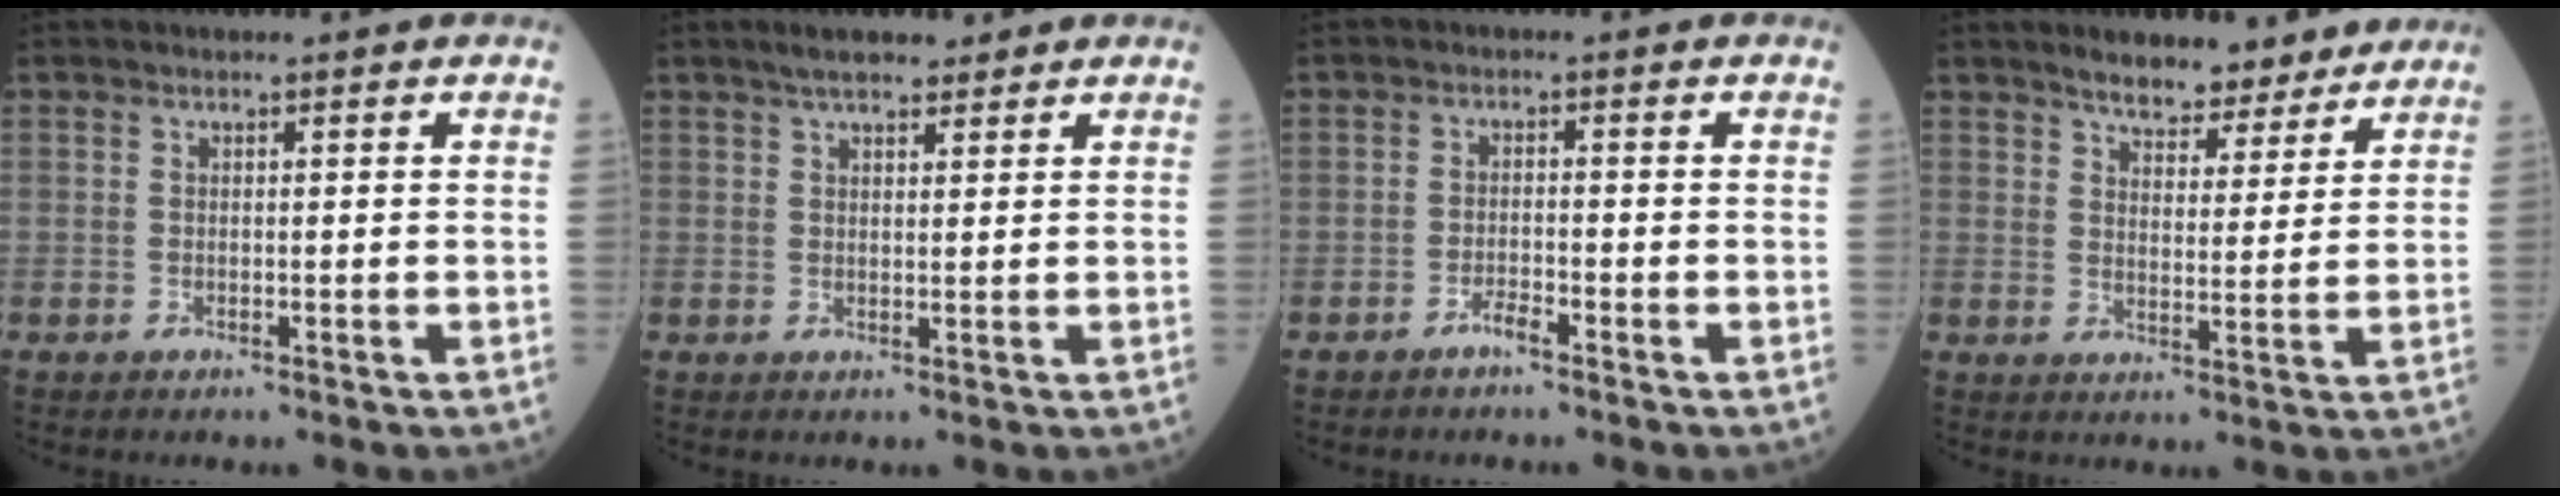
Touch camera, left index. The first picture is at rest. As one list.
[{"total": 4.4, "force": [3.6, 1.3, 2.3], "torque": [-0.041, 0.018, 0.059]}, {"total": 1.7, "force": [-1.4, 0.1, 0.9], "torque": [-0.020, -0.001, -0.028]}, {"total": 8.5, "force": [7.5, 2.7, 2.7], "torque": [-0.031, 0.006, 0.106]}]